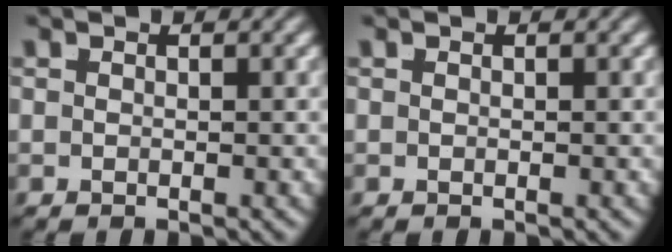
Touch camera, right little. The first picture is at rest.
{"total": 0.0}